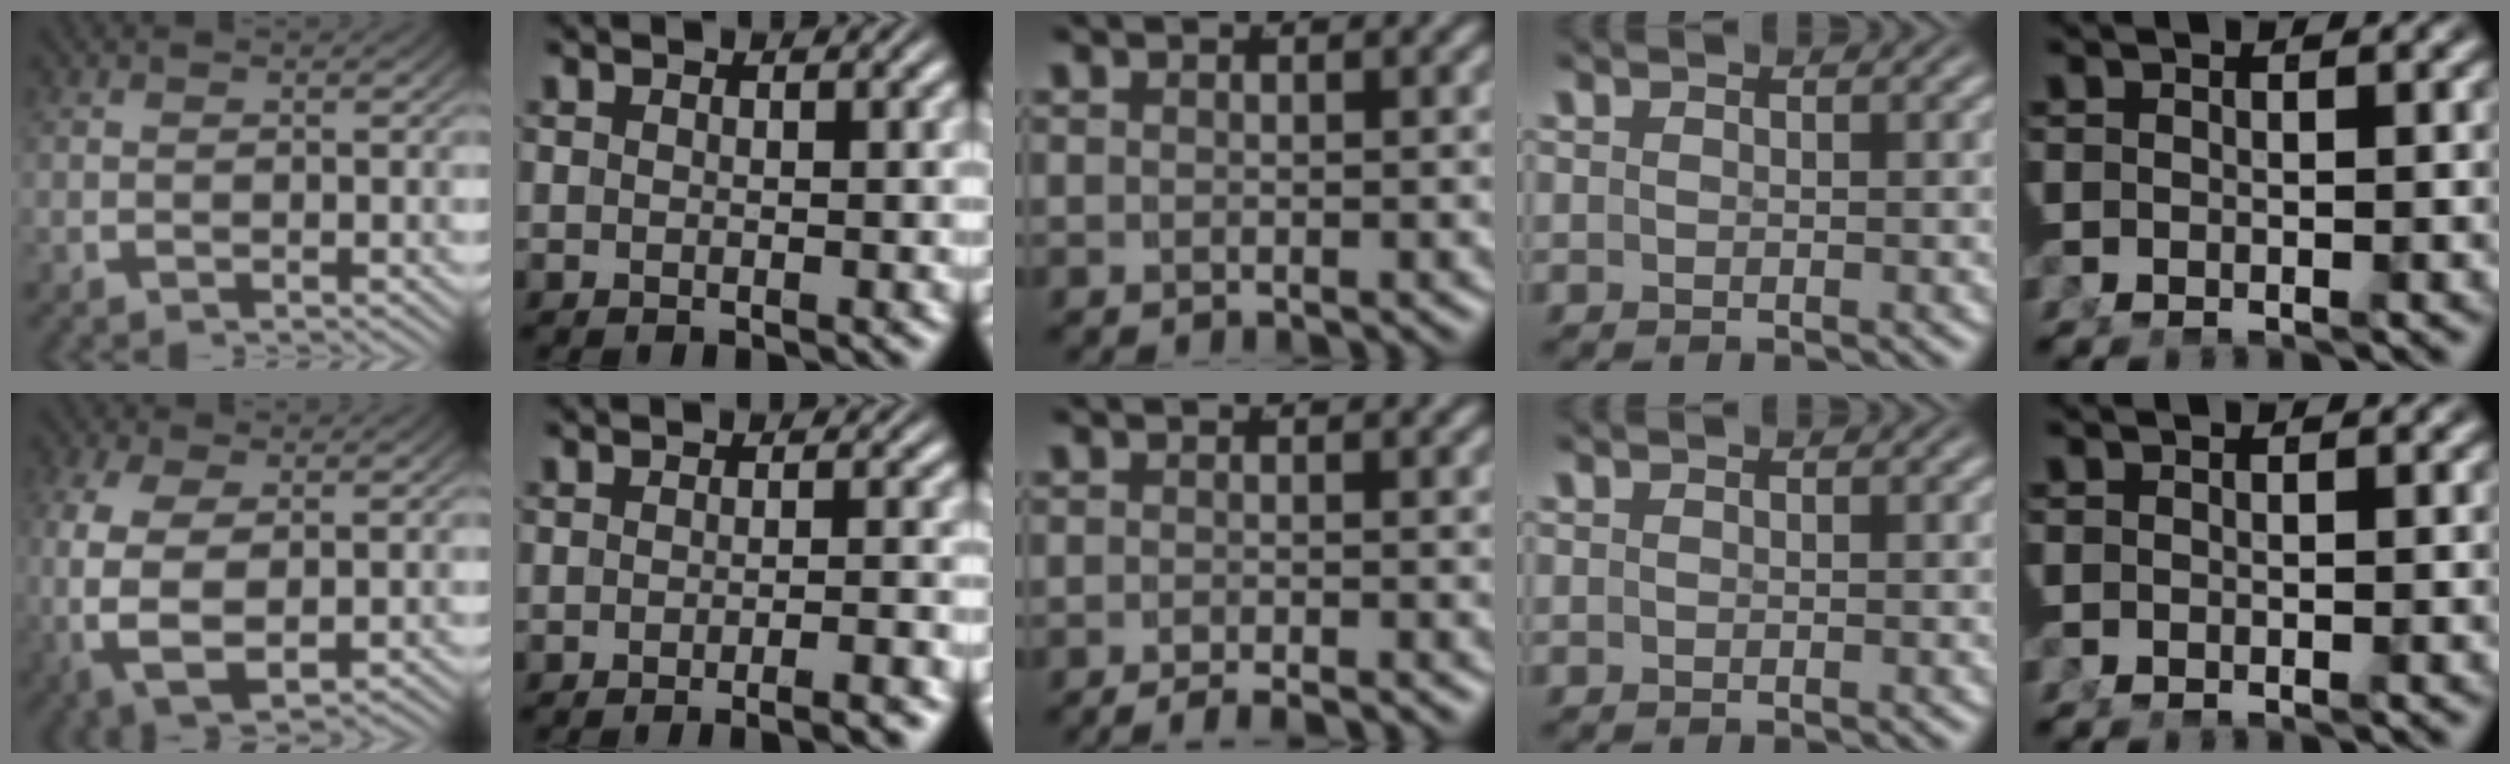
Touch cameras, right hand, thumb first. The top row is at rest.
{"thumb": {"total": 9.1, "force": [-1.4, 6.1, 6.7], "torque": [-0.182, -0.045, 0.005]}, "index": {"total": 3.2, "force": [-2.8, 0.0, 1.5], "torque": [-0.011, 0.006, -0.049]}, "middle": {"total": 2.3, "force": [-2.2, 0.0, 0.7], "torque": [-0.010, -0.005, -0.034]}}